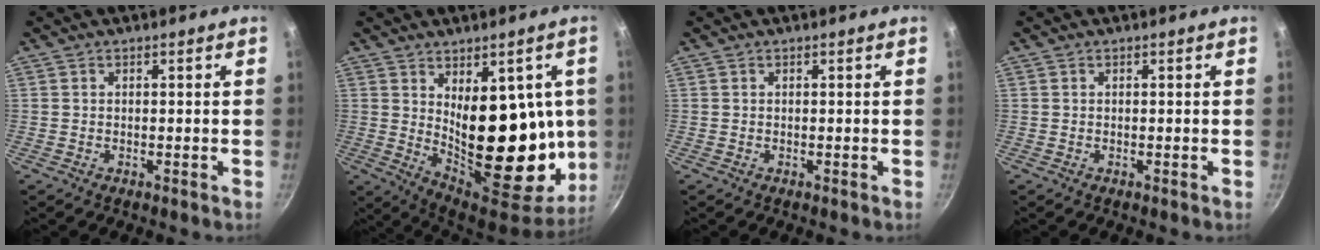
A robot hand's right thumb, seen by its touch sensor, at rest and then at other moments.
{"total": 22.5, "force": [2.0, 12.0, 19.0], "torque": [-0.200, -0.053, 0.051]}
{"total": 0.0}
{"total": 0.0}